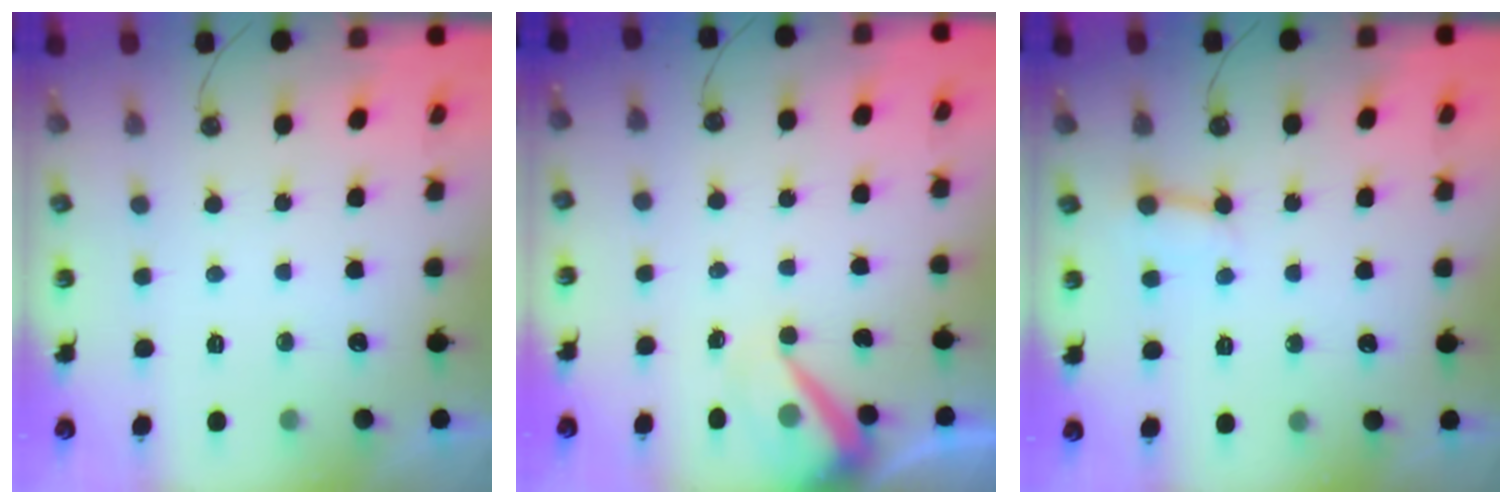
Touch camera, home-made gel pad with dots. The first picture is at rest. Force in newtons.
{"total": 7.8, "press": 7.7, "slide": 0.6}
{"total": 4.5, "press": 4.4, "slide": 0.4}